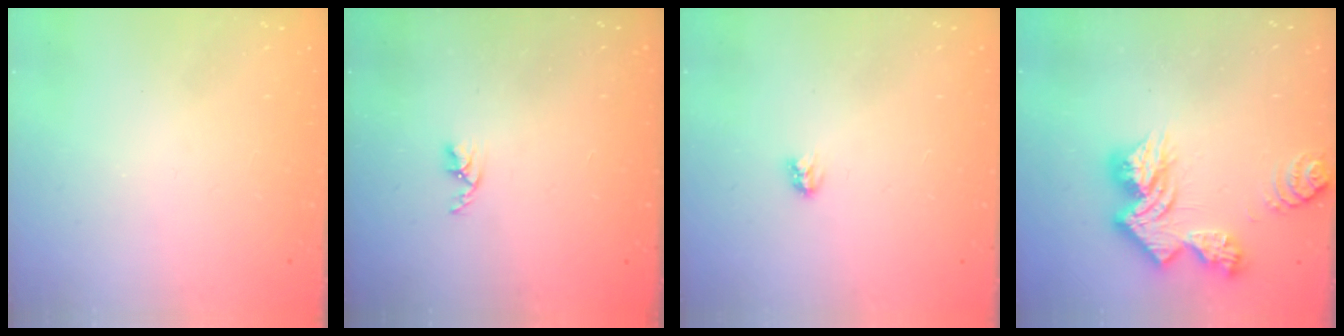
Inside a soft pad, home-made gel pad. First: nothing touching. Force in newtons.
{"total": 2.5, "press": 2.5, "slide": 0.4}
{"total": 3.0, "press": 3.0, "slide": 0.3}
{"total": 13.8, "press": 13.8, "slide": 0.4}